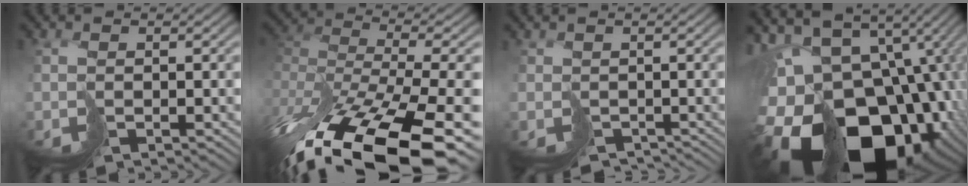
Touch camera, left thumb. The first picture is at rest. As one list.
[{"total": 16.7, "force": [-10.3, 6.7, 11.3], "torque": [-0.215, -0.043, -0.128]}, {"total": 2.3, "force": [-2.0, 1.2, 0.0], "torque": [0.011, -0.011, -0.025]}, {"total": 21.0, "force": [-5.6, 15.3, 13.1], "torque": [-0.261, -0.032, -0.058]}]